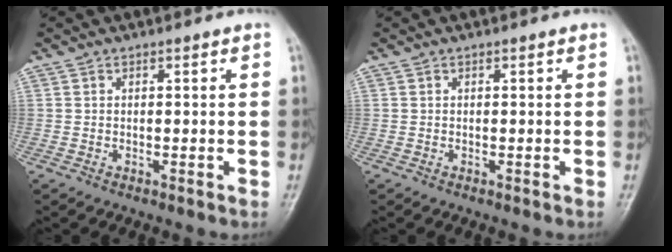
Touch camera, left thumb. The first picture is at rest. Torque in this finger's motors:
{"motor_torque": [0.00, 0.00, -0.01, -0.01, 0.00]}